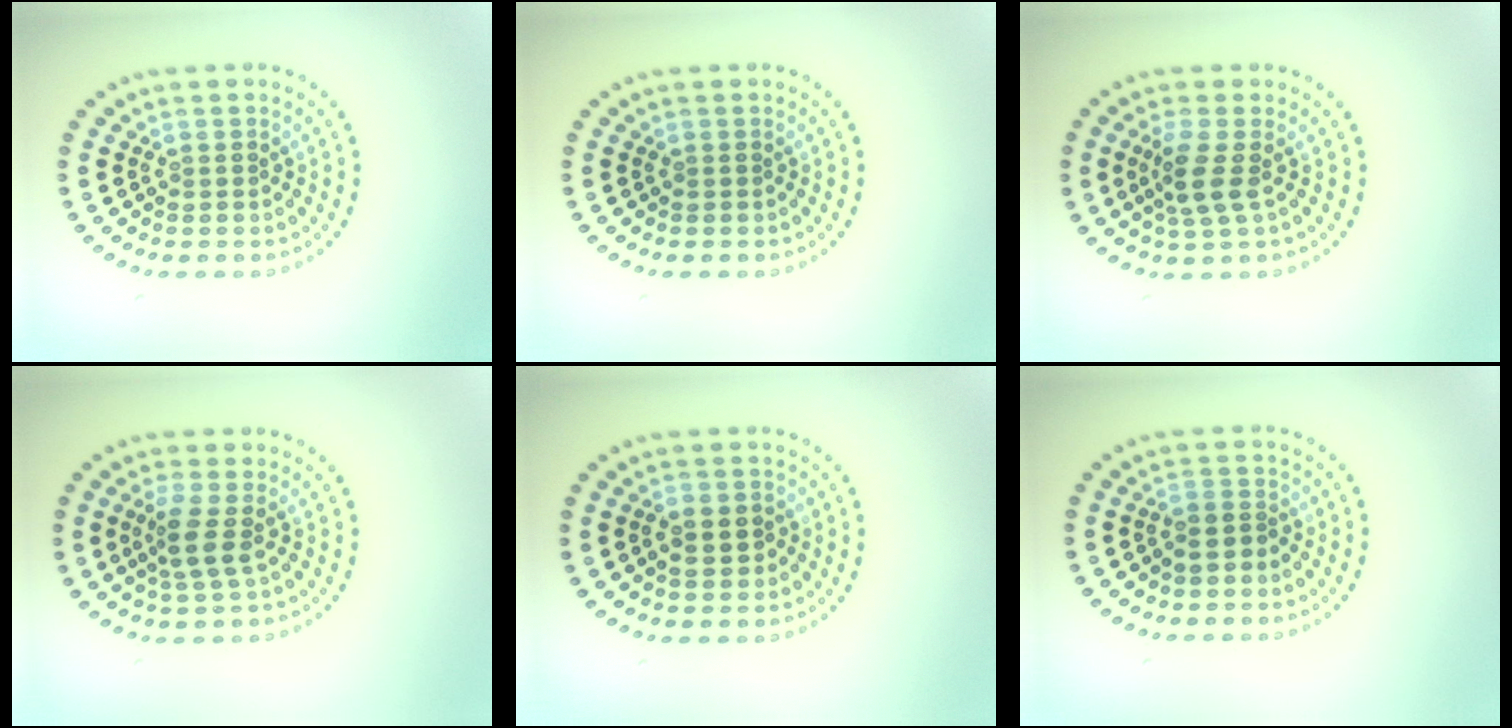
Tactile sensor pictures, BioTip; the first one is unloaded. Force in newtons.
{"total": 0.0}
{"total": 2.7, "press": 2.1, "slide": 1.7}
{"total": 2.5, "press": 1.9, "slide": 1.6}
{"total": 2.0, "press": 2.0, "slide": 0.2}
{"total": 1.6, "press": 1.5, "slide": 0.7}